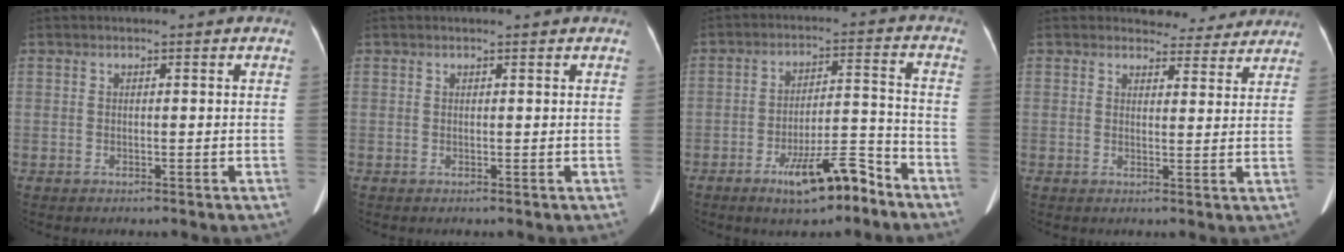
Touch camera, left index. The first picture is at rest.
{"total": 0.7, "force": [0.6, 0.0, 0.3], "torque": [-0.005, 0.004, 0.008]}
{"total": 10.1, "force": [-7.0, 2.2, 6.9], "torque": [-0.110, 0.006, -0.111]}
{"total": 6.3, "force": [5.9, 2.1, -0.1], "torque": [0.014, -0.003, 0.058]}